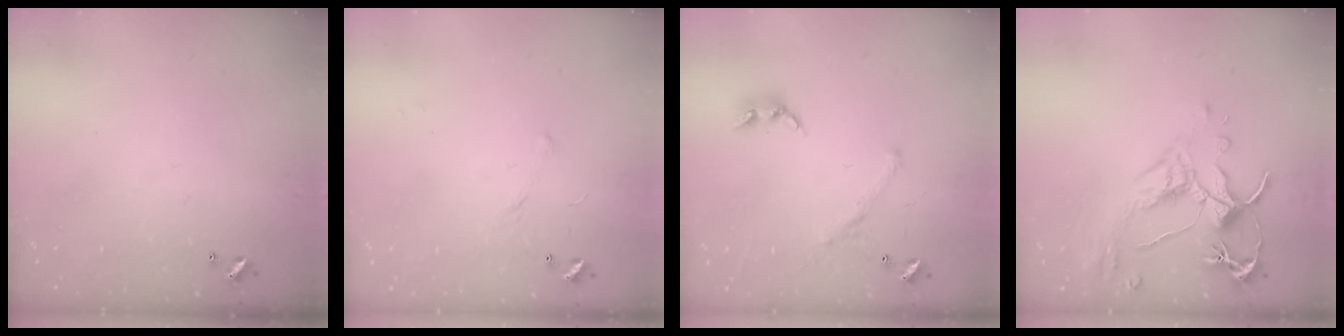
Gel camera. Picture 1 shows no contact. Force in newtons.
{"total": 6.4, "press": 6.3, "slide": 0.7}
{"total": 1.5, "press": 1.0, "slide": 1.2}
{"total": 2.5, "press": 2.2, "slide": 1.3}